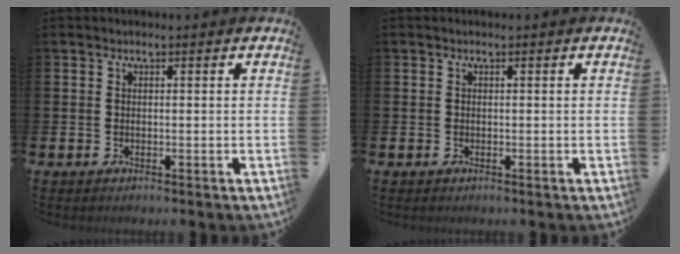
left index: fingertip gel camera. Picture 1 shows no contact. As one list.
[{"total": 0.0}]